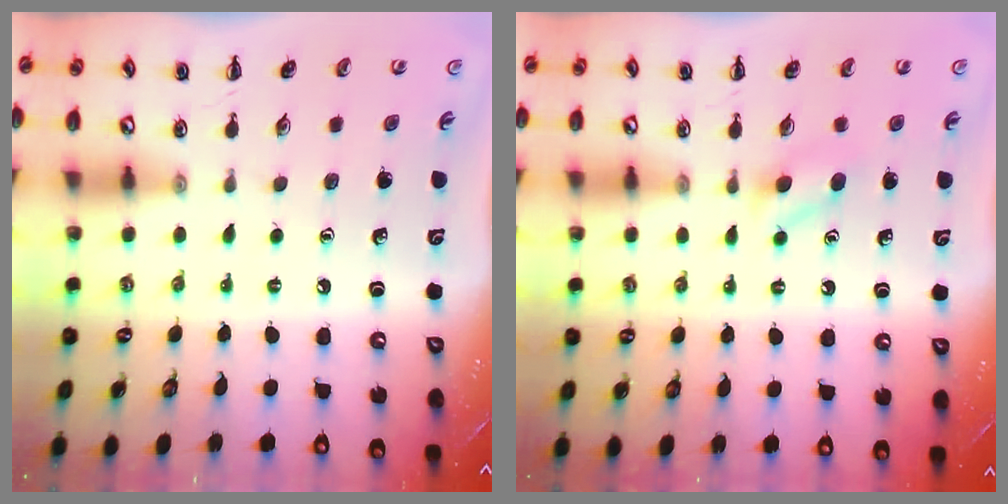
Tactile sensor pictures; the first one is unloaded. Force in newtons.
{"total": 3.9, "press": 3.7, "slide": 1.3}